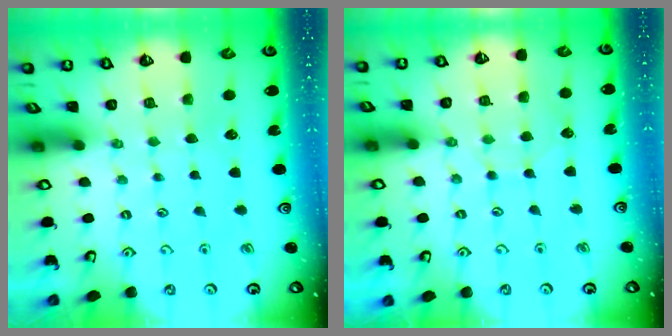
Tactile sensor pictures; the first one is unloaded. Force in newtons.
{"total": 5.7, "press": 5.6, "slide": 0.4}